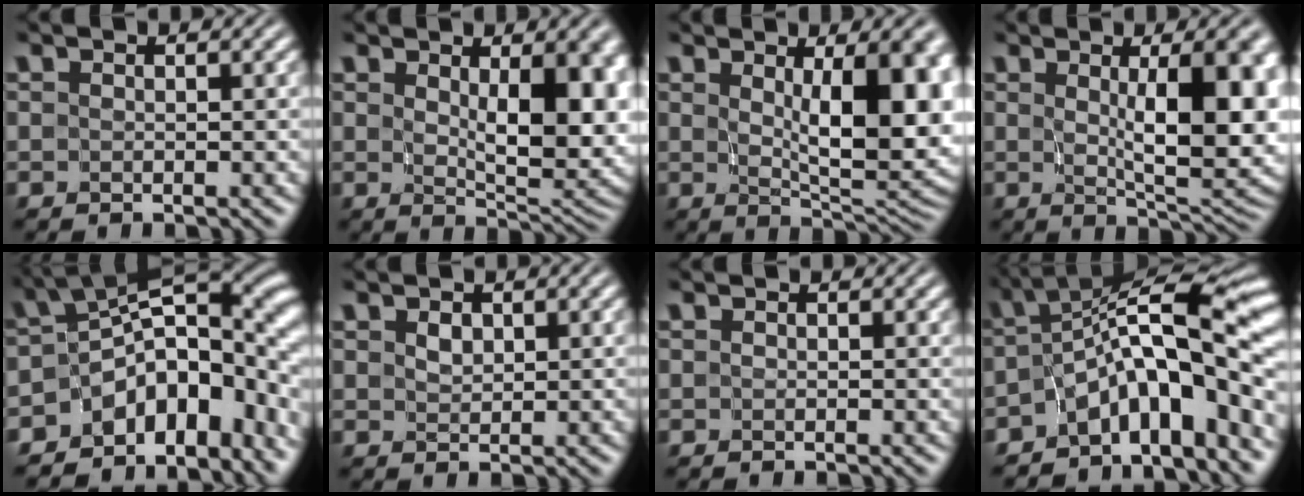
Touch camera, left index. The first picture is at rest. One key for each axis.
{"total": 9.6, "fx": 1.4, "fy": 4.3, "fz": 8.4, "tx": -0.114, "ty": -0.011, "tz": 0.033}
{"total": 11.4, "fx": 1.9, "fy": 4.5, "fz": 10.3, "tx": -0.113, "ty": -0.002, "tz": 0.034}
{"total": 10.5, "fx": 1.5, "fy": 3.6, "fz": 9.7, "tx": -0.120, "ty": -0.004, "tz": 0.027}
{"total": 12.0, "fx": -5.3, "fy": 7.9, "fz": 7.4, "tx": -0.100, "ty": -0.009, "tz": -0.088}
{"total": 0.9, "fx": 0.6, "fy": 0.6, "fz": 0.5, "tx": -0.011, "ty": -0.002, "tz": 0.013}
{"total": 0.7, "fx": 0.3, "fy": 0.5, "fz": 0.4, "tx": 0.003, "ty": 0.001, "tz": 0.002}
{"total": 10.4, "fx": -4.0, "fy": 3.7, "fz": 8.8, "tx": -0.120, "ty": 0.015, "tz": -0.077}